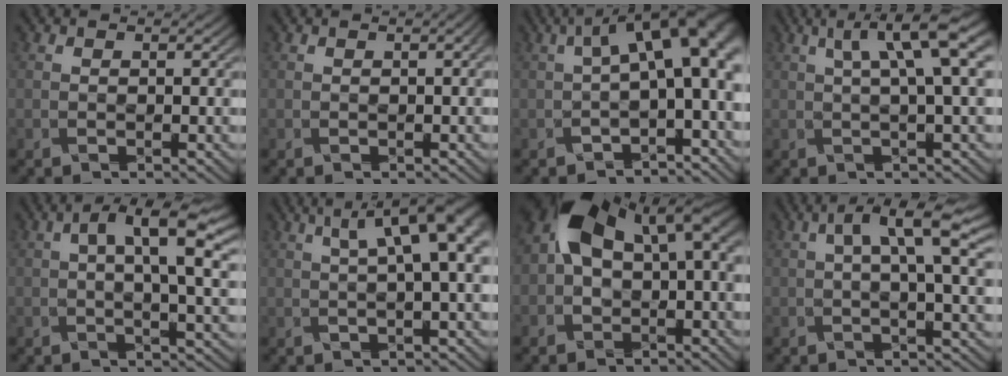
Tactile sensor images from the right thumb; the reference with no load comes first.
{"total": 0.8, "force": [0.1, 0.1, 0.8], "torque": [-0.011, 0.005, 0.003]}
{"total": 10.0, "force": [1.0, 4.1, 9.1], "torque": [-0.130, 0.010, 0.017]}
{"total": 8.2, "force": [2.6, 1.3, 7.7], "torque": [-0.113, 0.026, 0.042]}
{"total": 8.3, "force": [2.1, 2.6, 7.6], "torque": [-0.122, 0.003, 0.035]}
{"total": 8.6, "force": [2.5, 2.2, 8.0], "torque": [-0.105, 0.026, 0.036]}
{"total": 14.6, "force": [1.7, 9.0, 11.4], "torque": [-0.233, -0.011, 0.026]}
{"total": 6.5, "force": [1.9, 1.3, 6.1], "torque": [-0.096, 0.014, 0.027]}